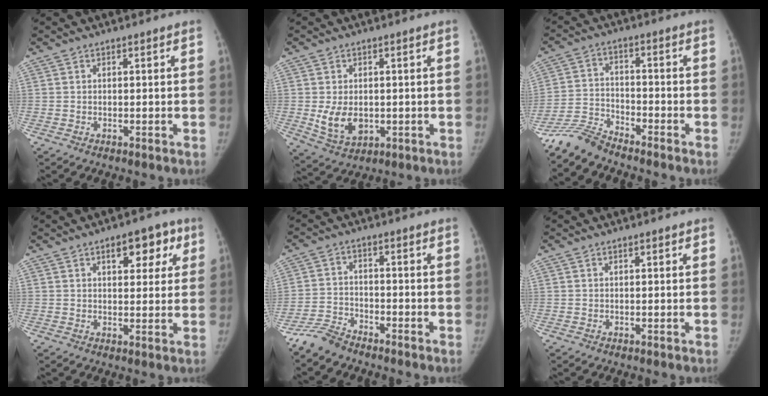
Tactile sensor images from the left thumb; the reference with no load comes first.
{"total": 7.1, "force": [-0.7, 5.1, 4.9], "torque": [-0.067, -0.012, 0.003]}
{"total": 6.6, "force": [-6.5, 1.0, 0.9], "torque": [-0.020, 0.031, -0.132]}
{"total": 8.5, "force": [3.9, 4.6, 5.9], "torque": [-0.039, -0.005, 0.046]}
{"total": 5.2, "force": [-4.8, 1.7, 1.0], "torque": [-0.023, 0.014, -0.100]}
{"total": 0.6, "force": [0.3, 0.3, 0.5], "torque": [-0.006, 0.000, 0.005]}